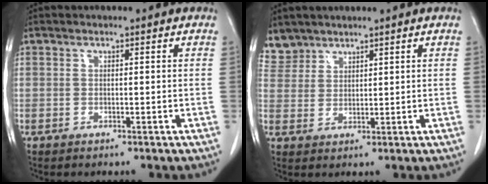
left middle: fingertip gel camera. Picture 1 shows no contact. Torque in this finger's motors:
{"motor_torque": [0.05, -0.09, -0.02, -0.03]}